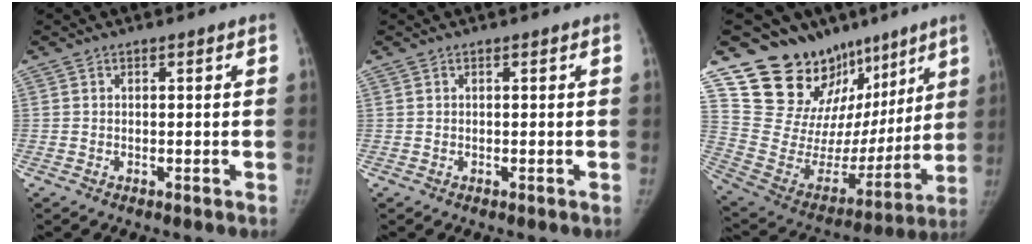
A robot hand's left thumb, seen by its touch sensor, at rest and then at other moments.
{"total": 0.0}
{"total": 23.1, "force": [15.9, 13.9, 9.4], "torque": [-0.091, -0.069, 0.262]}